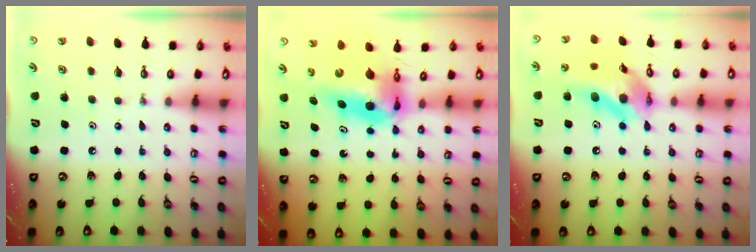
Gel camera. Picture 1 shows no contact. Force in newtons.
{"total": 10.0, "press": 9.8, "slide": 2.2}
{"total": 15.6, "press": 15.5, "slide": 1.7}